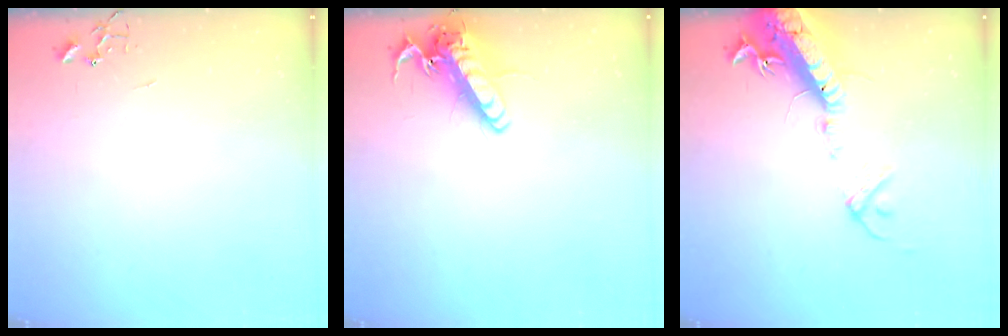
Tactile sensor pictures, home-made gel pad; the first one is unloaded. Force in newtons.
{"total": 14.6, "press": 14.4, "slide": 2.4}
{"total": 20.7, "press": 20.1, "slide": 4.8}